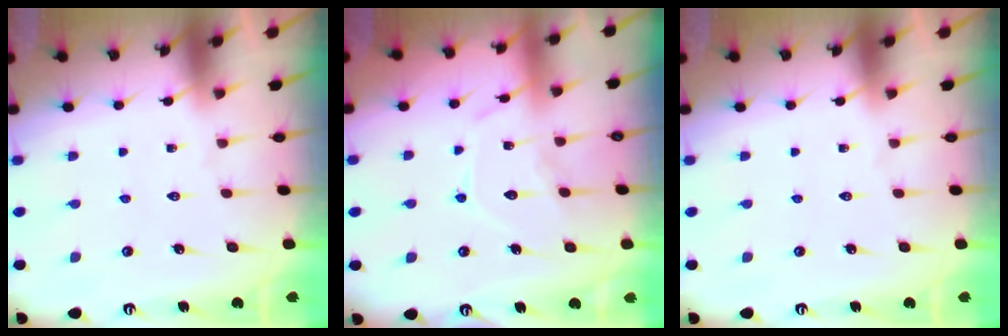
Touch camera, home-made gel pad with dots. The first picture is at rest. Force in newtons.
{"total": 10.8, "press": 10.8, "slide": 0.8}
{"total": 0.0}